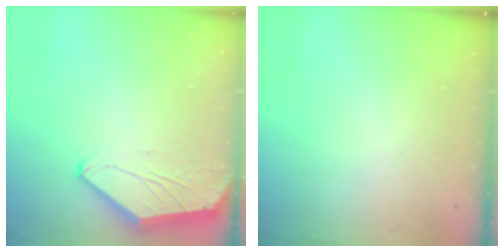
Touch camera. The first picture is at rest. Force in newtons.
{"total": 0.0}